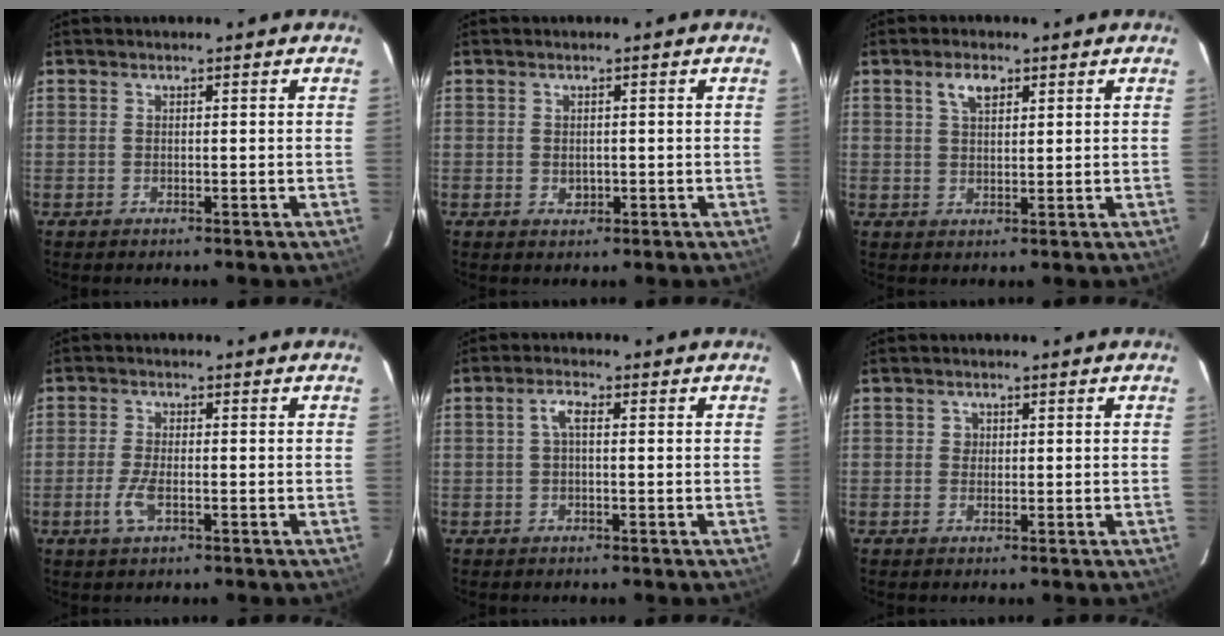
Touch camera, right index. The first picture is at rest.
{"total": 1.6, "force": [-0.2, 1.4, 0.7], "torque": [-0.007, 0.000, 0.000]}
{"total": 3.9, "force": [2.0, 1.9, 2.6], "torque": [-0.047, 0.009, 0.037]}
{"total": 4.1, "force": [-1.6, 1.4, 3.5], "torque": [-0.079, -0.004, -0.033]}
{"total": 2.4, "force": [0.2, 0.8, 2.2], "torque": [-0.047, 0.010, 0.003]}
{"total": 1.3, "force": [0.1, 1.3, 0.0], "torque": [0.008, 0.006, 0.001]}